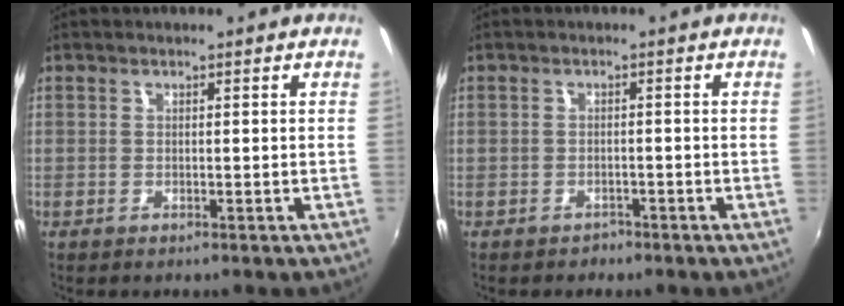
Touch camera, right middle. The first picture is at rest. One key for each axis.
{"total": 1.9, "fx": -1.4, "fy": 1.3, "fz": 0.1, "tx": -0.006, "ty": 0.000, "tz": -0.020}